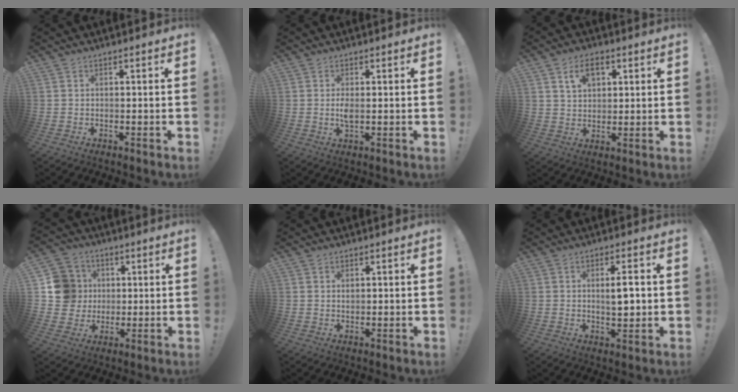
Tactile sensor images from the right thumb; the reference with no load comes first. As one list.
[{"total": 3.2, "force": [0.3, 1.5, 2.9], "torque": [-0.045, -0.002, 0.003]}, {"total": 7.6, "force": [3.7, 5.0, 4.4], "torque": [-0.067, -0.001, 0.066]}, {"total": 12.5, "force": [1.9, 11.8, 3.7], "torque": [-0.049, 0.000, 0.044]}, {"total": 1.1, "force": [0.6, 0.8, 0.4], "torque": [0.005, -0.005, 0.008]}, {"total": 5.4, "force": [0.5, 1.6, 5.2], "torque": [-0.074, -0.007, 0.002]}]